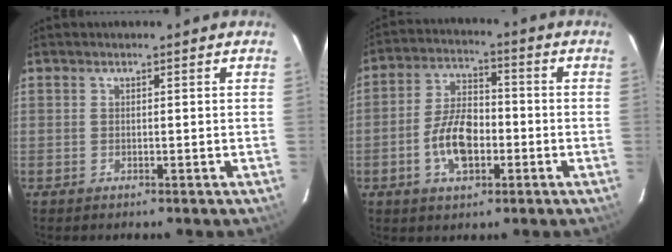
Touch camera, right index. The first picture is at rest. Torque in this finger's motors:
{"motor_torque": [0.32, -0.09, 0.26, 0.07]}